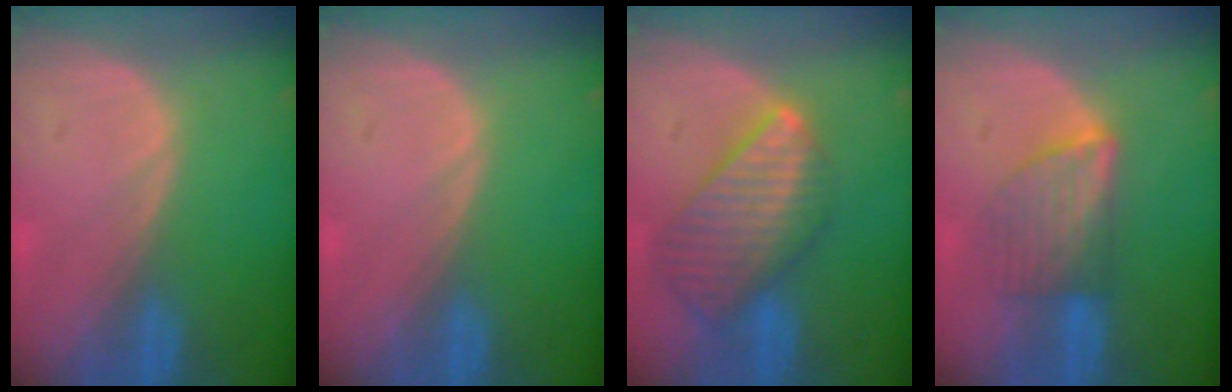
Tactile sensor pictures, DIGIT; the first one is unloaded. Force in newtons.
{"total": 0.0}
{"total": 9.5, "press": 8.3, "slide": 4.6}
{"total": 6.0, "press": 6.0, "slide": 1.0}